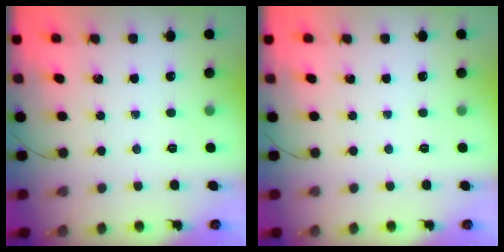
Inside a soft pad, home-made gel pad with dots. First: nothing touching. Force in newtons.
{"total": 0.0}